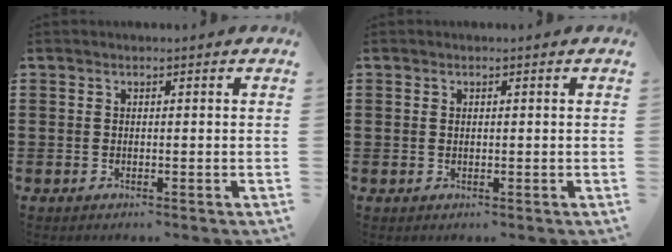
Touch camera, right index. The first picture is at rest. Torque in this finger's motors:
{"motor_torque": [-0.43, 0.24, -0.02, -0.01]}